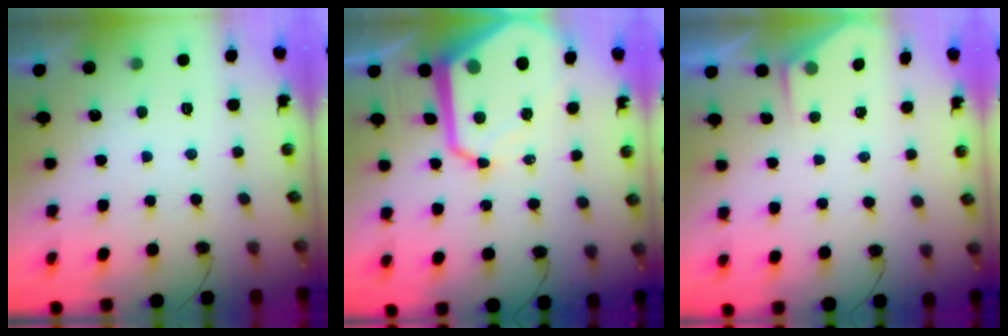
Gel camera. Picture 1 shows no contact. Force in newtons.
{"total": 18.2, "press": 18.1, "slide": 1.9}
{"total": 2.2, "press": 2.2, "slide": 0.3}